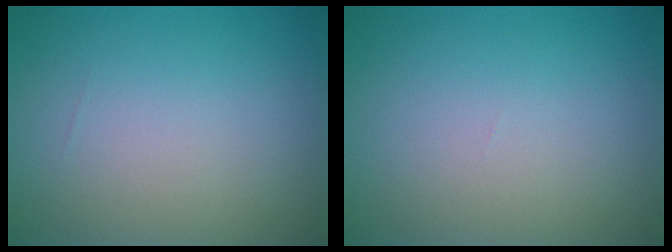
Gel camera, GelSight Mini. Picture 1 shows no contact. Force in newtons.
{"total": 0.0}